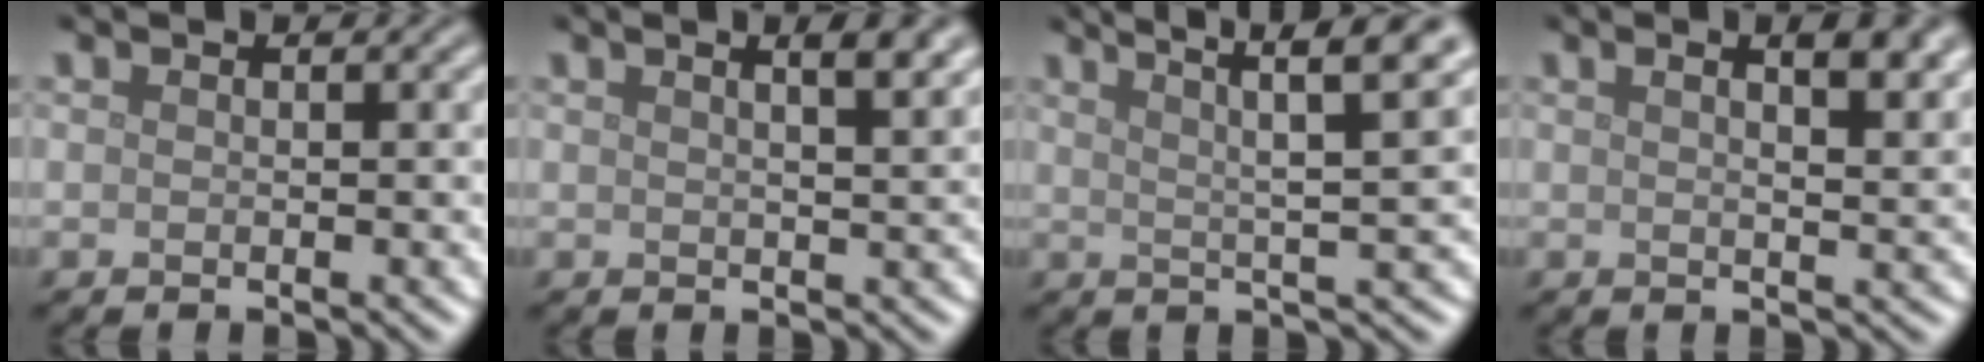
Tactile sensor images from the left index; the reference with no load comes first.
{"total": 4.7, "force": [2.6, 1.9, 3.4], "torque": [-0.015, 0.026, 0.010]}
{"total": 7.2, "force": [4.3, 1.2, 5.7], "torque": [-0.083, 0.025, 0.055]}
{"total": 5.8, "force": [2.7, 2.0, 4.7], "torque": [-0.040, 0.020, 0.017]}